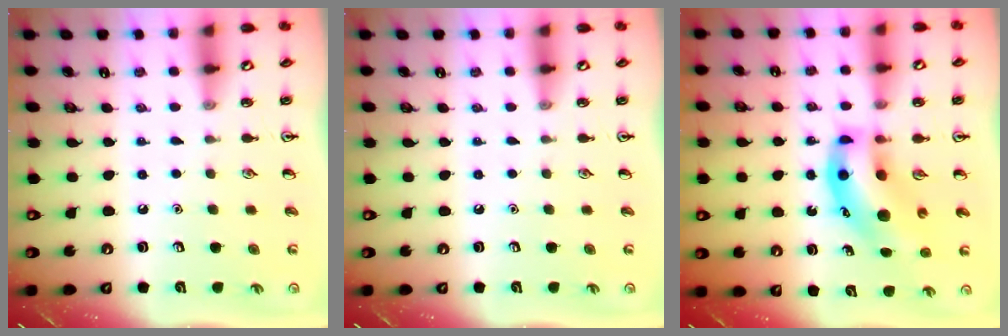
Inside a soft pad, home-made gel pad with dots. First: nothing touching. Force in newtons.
{"total": 0.0}
{"total": 12.6, "press": 12.2, "slide": 3.4}